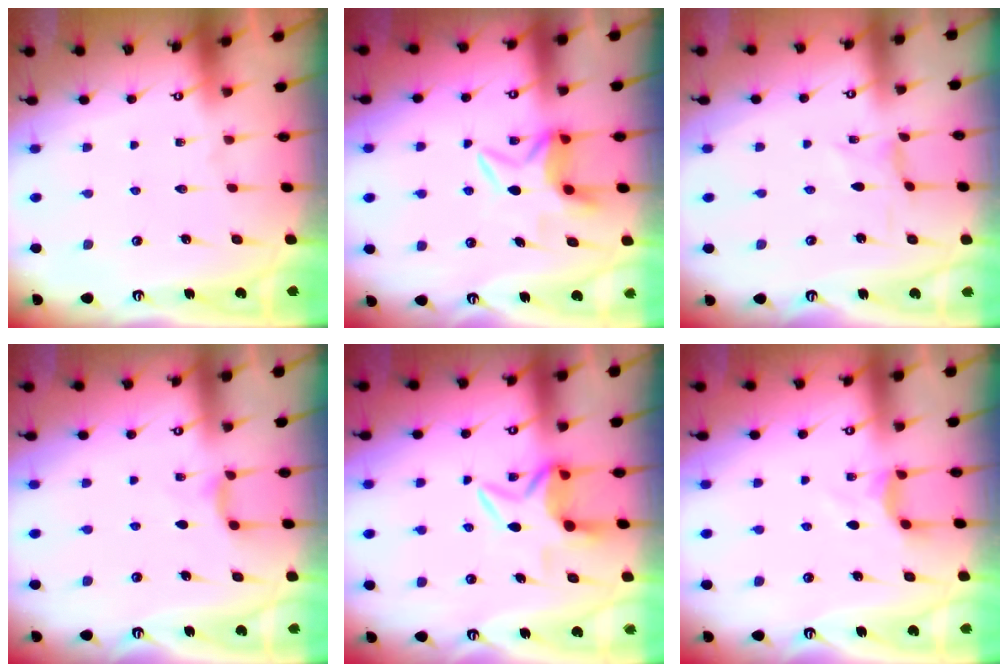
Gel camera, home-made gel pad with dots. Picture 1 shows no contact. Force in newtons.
{"total": 6.1, "press": 6.0, "slide": 0.8}
{"total": 0.0}
{"total": 4.7, "press": 4.6, "slide": 0.7}
{"total": 6.2, "press": 6.1, "slide": 0.9}
{"total": 3.8, "press": 3.8, "slide": 0.5}